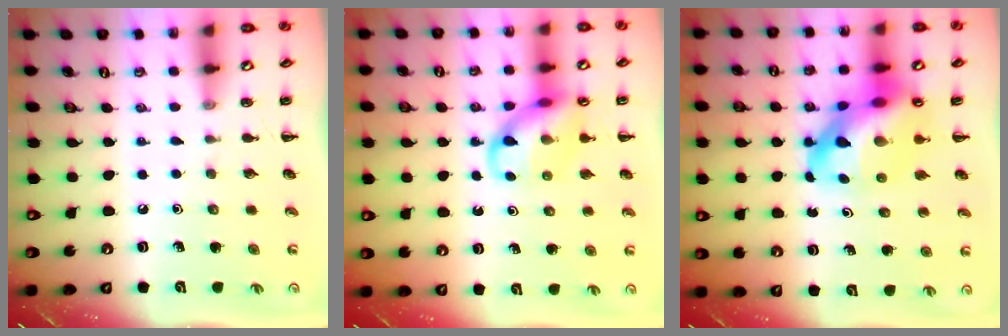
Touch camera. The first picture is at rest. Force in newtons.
{"total": 12.7, "press": 12.5, "slide": 1.8}
{"total": 16.0, "press": 15.4, "slide": 4.1}